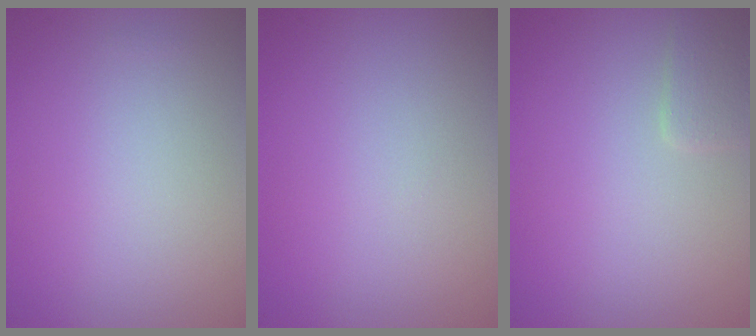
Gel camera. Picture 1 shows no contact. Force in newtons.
{"total": 0.0}
{"total": 1.4, "press": 1.4, "slide": 0.1}